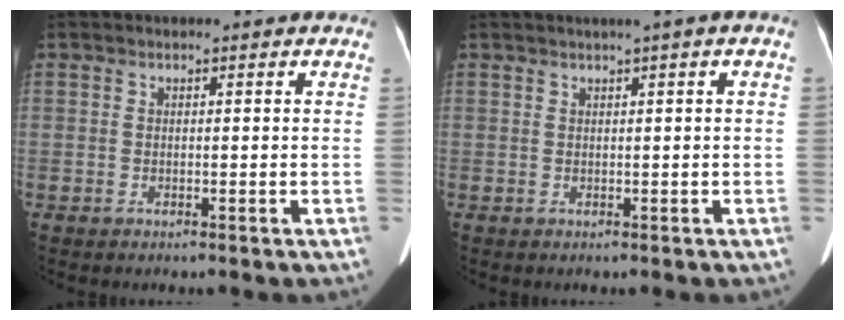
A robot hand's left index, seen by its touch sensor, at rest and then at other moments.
{"total": 1.8, "force": [0.7, -0.3, 1.6], "torque": [-0.026, 0.007, 0.013]}